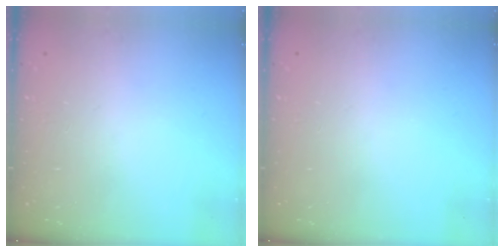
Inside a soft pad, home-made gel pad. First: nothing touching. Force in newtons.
{"total": 0.0}